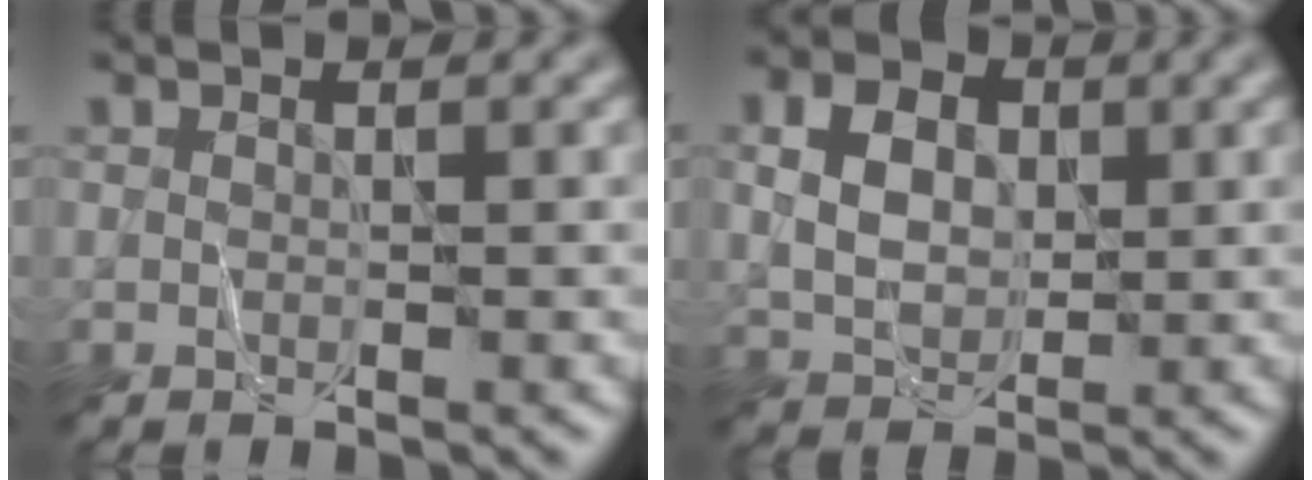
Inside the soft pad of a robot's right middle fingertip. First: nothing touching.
{"total": 4.5, "force": [1.0, 3.3, 3.0], "torque": [-0.058, 0.004, 0.017]}